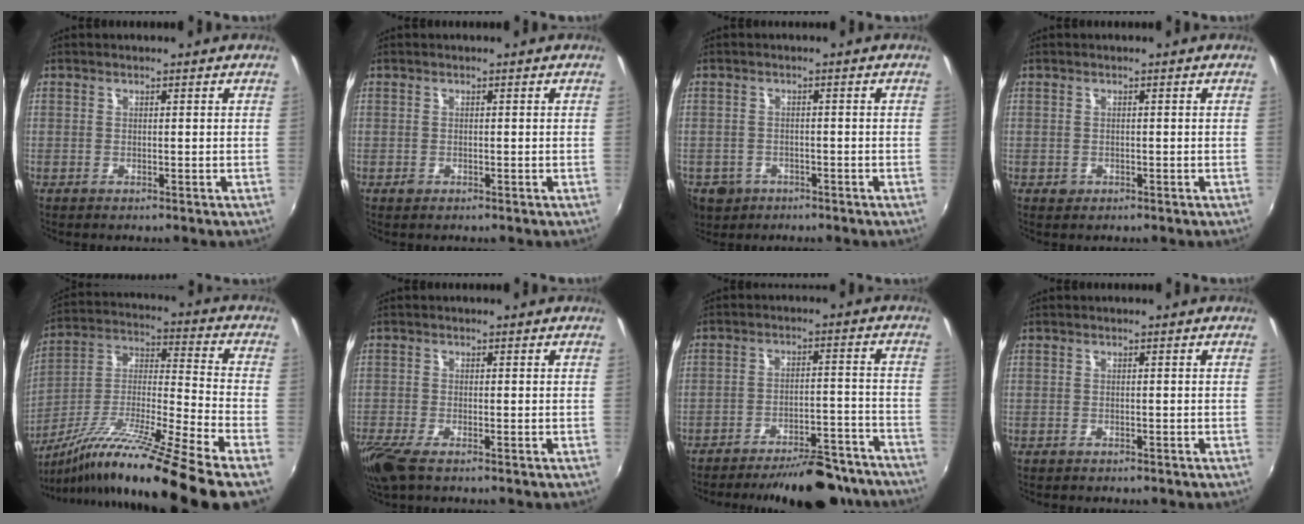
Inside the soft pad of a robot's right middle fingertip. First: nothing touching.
{"total": 0.8, "force": [-0.5, 0.6, 0.2], "torque": [-0.003, -0.003, -0.007]}
{"total": 6.9, "force": [-3.4, 5.5, 2.4], "torque": [-0.069, -0.011, -0.049]}
{"total": 1.1, "force": [-0.5, 1.0, 0.2], "torque": [-0.004, -0.004, -0.005]}
{"total": 19.8, "force": [-14.2, -1.5, 13.7], "torque": [-0.226, -0.031, -0.252]}
{"total": 5.5, "force": [-3.8, 1.4, 3.7], "torque": [-0.089, -0.024, -0.076]}
{"total": 18.3, "force": [-16.3, 4.9, 6.9], "torque": [-0.107, 0.021, -0.197]}
{"total": 1.0, "force": [-0.8, 0.5, 0.2], "torque": [-0.008, -0.003, -0.012]}